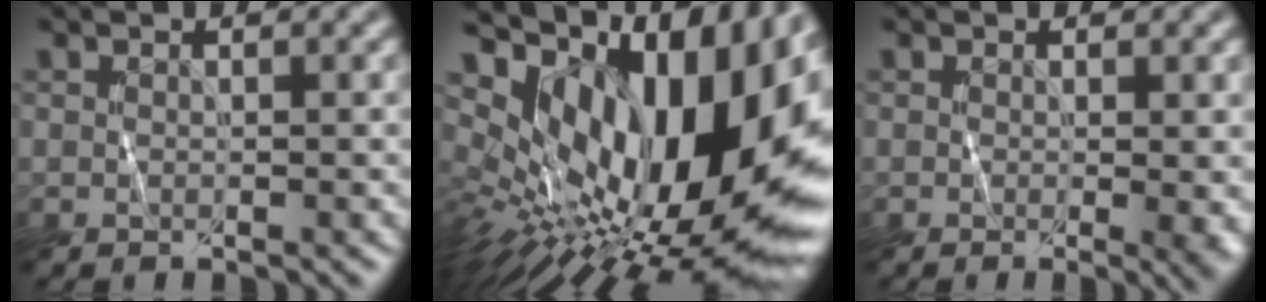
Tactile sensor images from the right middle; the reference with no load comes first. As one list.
[{"total": 19.3, "force": [4.9, 9.1, 16.4], "torque": [-0.249, 0.027, 0.078]}, {"total": 2.4, "force": [-0.2, 0.5, 2.3], "torque": [-0.029, -0.008, -0.003]}]